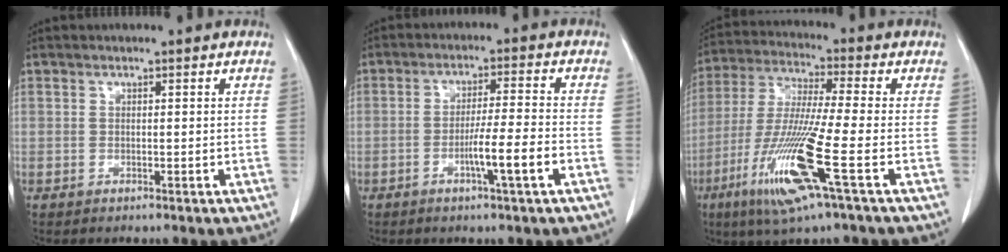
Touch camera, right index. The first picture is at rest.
{"total": 6.9, "force": [-2.7, -0.6, 6.3], "torque": [-0.105, -0.007, -0.047]}
{"total": 14.7, "force": [-5.9, -0.5, 13.5], "torque": [-0.282, -0.028, -0.116]}